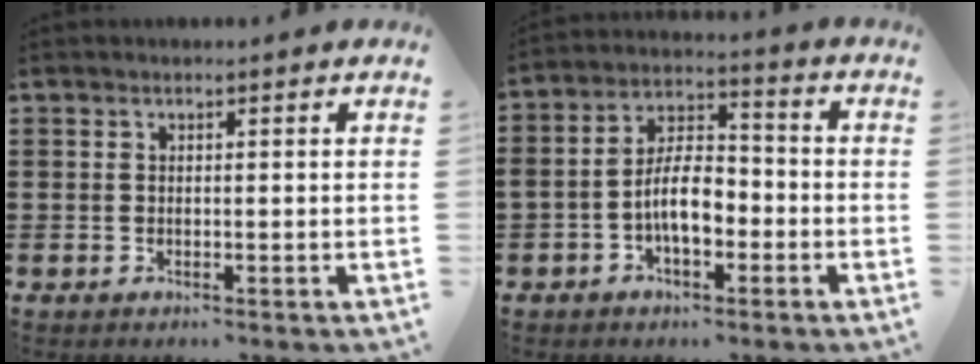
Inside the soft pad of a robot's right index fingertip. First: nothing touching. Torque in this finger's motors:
{"motor_torque": [2.14, 0.00, 1.05, 0.21]}